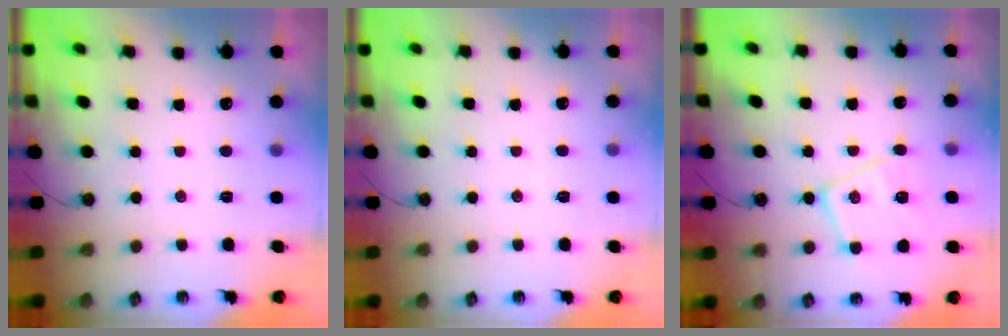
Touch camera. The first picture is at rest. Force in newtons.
{"total": 2.6, "press": 2.6, "slide": 0.5}
{"total": 15.0, "press": 14.9, "slide": 1.4}